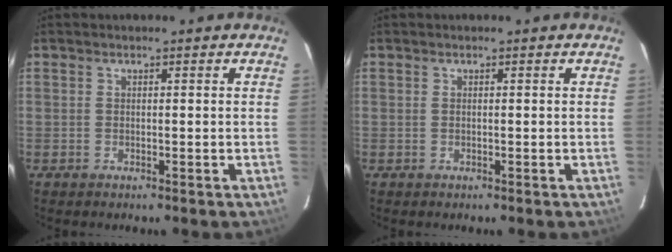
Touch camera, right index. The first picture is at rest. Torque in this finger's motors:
{"motor_torque": [0.00, 0.00, 0.00, 0.00]}